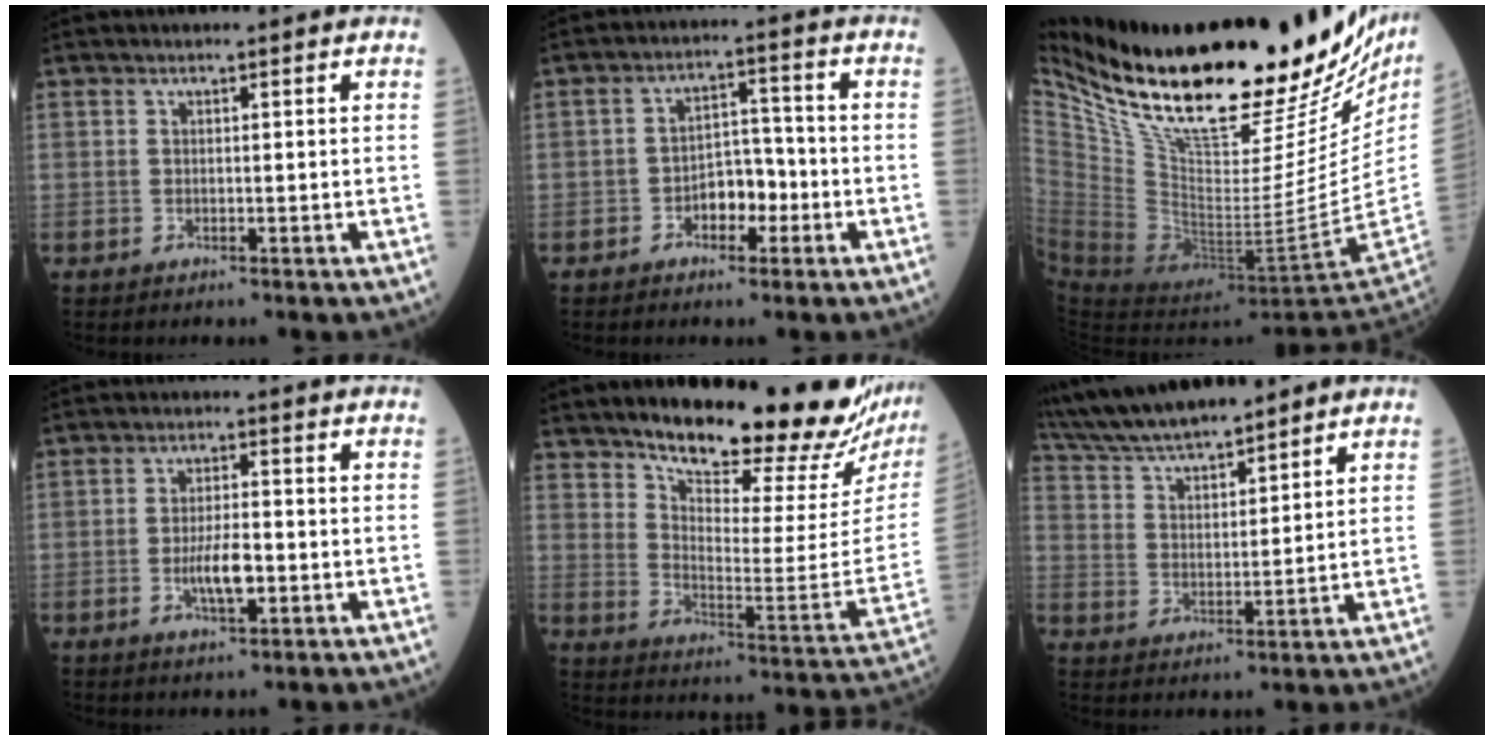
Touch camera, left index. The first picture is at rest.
{"total": 5.2, "force": [-2.4, 2.8, 3.6], "torque": [-0.054, 0.013, -0.044]}
{"total": 36.4, "force": [26.7, 10.5, 22.4], "torque": [-0.361, -0.022, 0.404]}
{"total": 5.1, "force": [-1.6, 1.4, 4.7], "torque": [-0.090, -0.005, -0.029]}
{"total": 23.1, "force": [20.6, 2.4, 10.1], "torque": [-0.147, -0.094, 0.269]}
{"total": 14.0, "force": [12.5, 2.0, 5.9], "torque": [-0.112, 0.023, 0.230]}